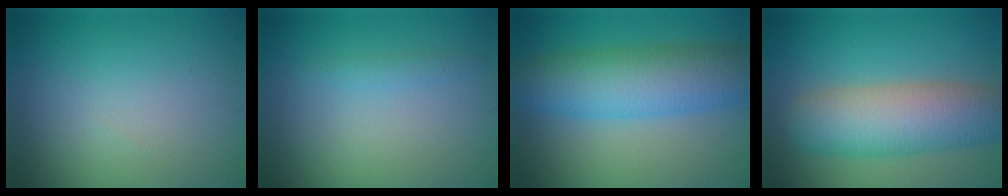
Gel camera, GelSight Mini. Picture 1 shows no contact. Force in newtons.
{"total": 0.9, "press": 0.9, "slide": 0.0}
{"total": 7.3, "press": 7.3, "slide": 0.1}
{"total": 7.3, "press": 7.3, "slide": 0.0}